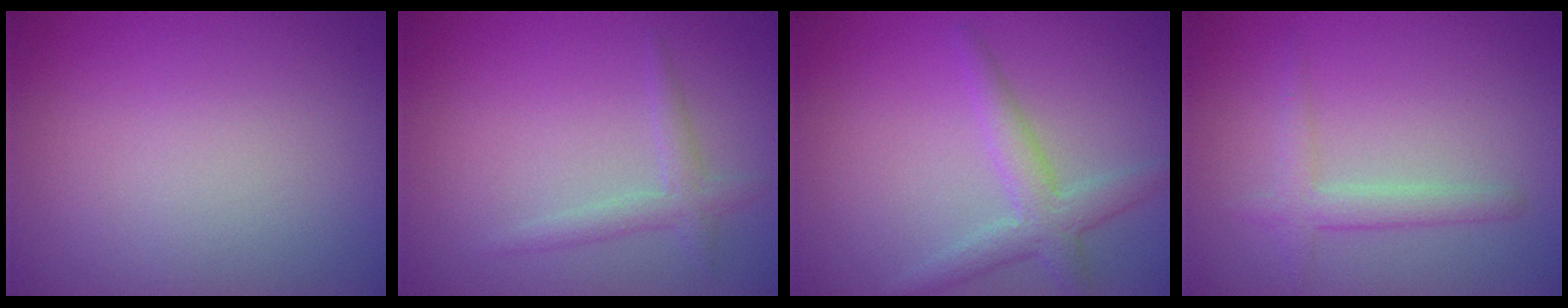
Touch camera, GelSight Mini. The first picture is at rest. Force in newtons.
{"total": 1.7, "press": 1.7, "slide": 0.0}
{"total": 3.0, "press": 3.0, "slide": 0.1}
{"total": 2.1, "press": 2.1, "slide": 0.1}